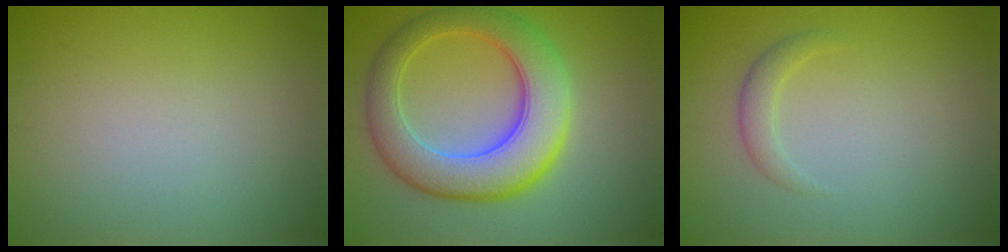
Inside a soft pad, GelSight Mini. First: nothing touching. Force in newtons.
{"total": 8.1, "press": 8.1, "slide": 0.2}
{"total": 1.4, "press": 1.4, "slide": 0.1}